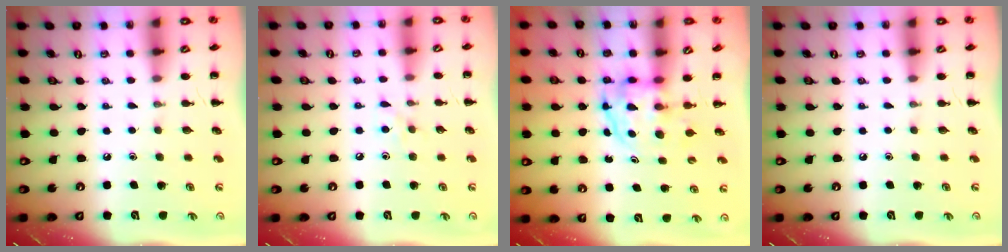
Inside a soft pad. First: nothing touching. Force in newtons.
{"total": 5.4, "press": 4.9, "slide": 2.1}
{"total": 3.8, "press": 3.8, "slide": 0.3}
{"total": 0.0}